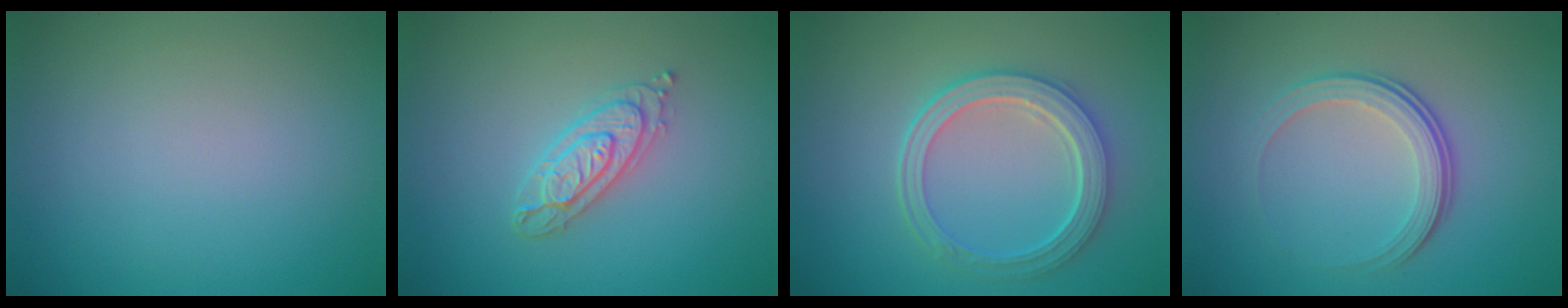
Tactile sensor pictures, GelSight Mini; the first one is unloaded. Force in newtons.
{"total": 2.6, "press": 2.5, "slide": 0.5}
{"total": 4.6, "press": 3.7, "slide": 2.7}
{"total": 3.7, "press": 2.5, "slide": 2.8}